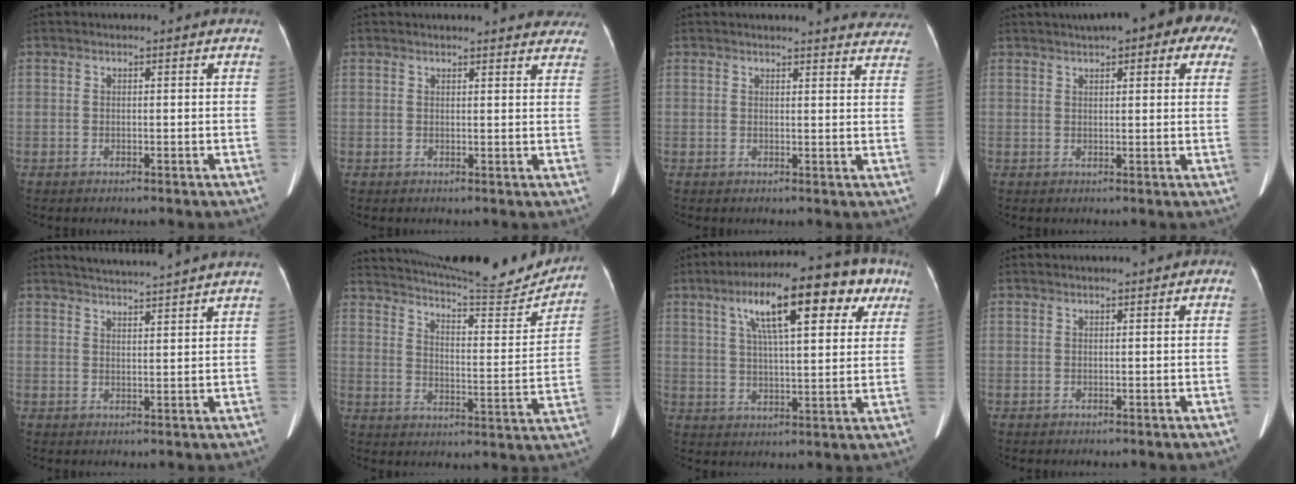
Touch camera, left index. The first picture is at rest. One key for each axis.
{"total": 15.3, "fx": 14.4, "fy": 3.1, "fz": 3.9, "tx": -0.032, "ty": -0.006, "tz": 0.151}
{"total": 15.0, "fx": 14.5, "fy": 2.5, "fz": 2.9, "tx": -0.011, "ty": -0.032, "tz": 0.141}
{"total": 13.5, "fx": 8.7, "fy": 3.5, "fz": 9.8, "tx": -0.133, "ty": 0.040, "tz": 0.103}
{"total": 6.5, "fx": 6.1, "fy": -1.3, "fz": 1.6, "tx": -0.028, "ty": 0.012, "tz": 0.091}
{"total": 19.5, "fx": 18.8, "fy": 0.8, "fz": 5.4, "tx": -0.094, "ty": -0.059, "tz": 0.255}
{"total": 17.2, "fx": 8.3, "fy": 5.0, "fz": 14.3, "tx": -0.216, "ty": 0.048, "tz": 0.125}
{"total": 0.5, "fx": 0.0, "fy": 0.4, "fz": 0.4, "tx": -0.008, "ty": 0.011, "tz": 0.000}